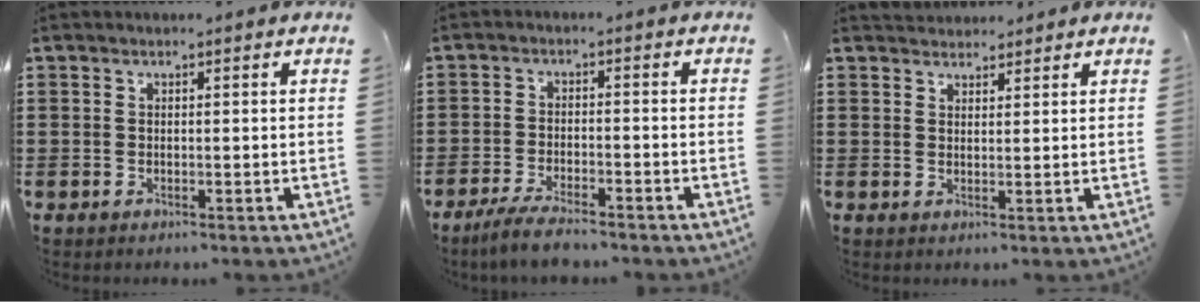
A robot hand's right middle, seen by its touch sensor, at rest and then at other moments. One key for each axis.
{"total": 4.2, "fx": -3.8, "fy": 0.5, "fz": 1.8, "tx": -0.045, "ty": -0.003, "tz": -0.077}
{"total": 2.2, "fx": 2.1, "fy": 0.4, "fz": -0.4, "tx": 0.002, "ty": -0.001, "tz": 0.041}